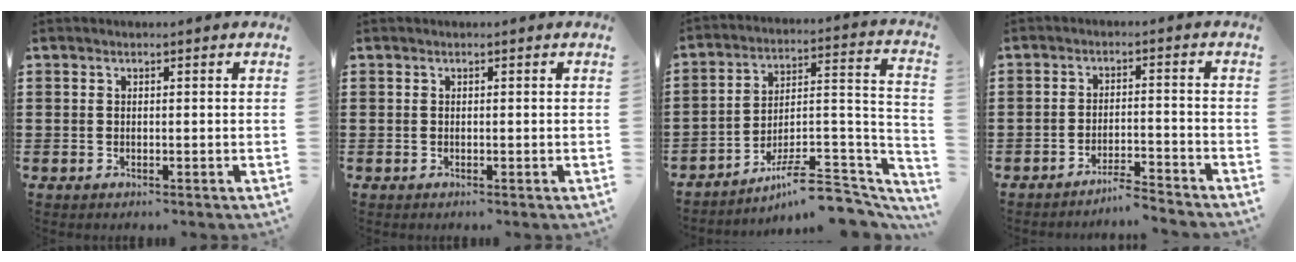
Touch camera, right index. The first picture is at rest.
{"total": 0.0}
{"total": 8.7, "force": [-6.7, 2.0, 5.1], "torque": [-0.072, 0.010, -0.123]}
{"total": 3.6, "force": [-3.5, -0.3, 0.8], "torque": [-0.019, -0.004, -0.073]}